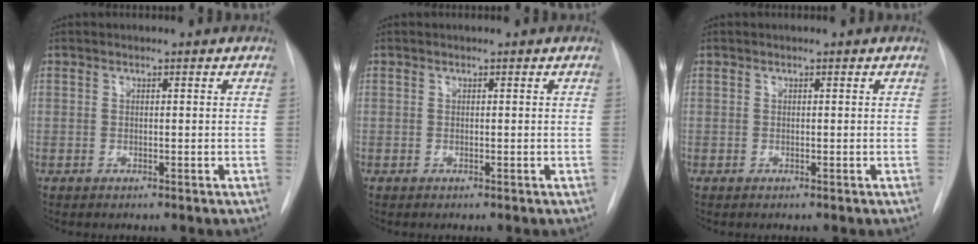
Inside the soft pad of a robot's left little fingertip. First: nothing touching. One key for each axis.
{"total": 0.0}
{"total": 0.0}